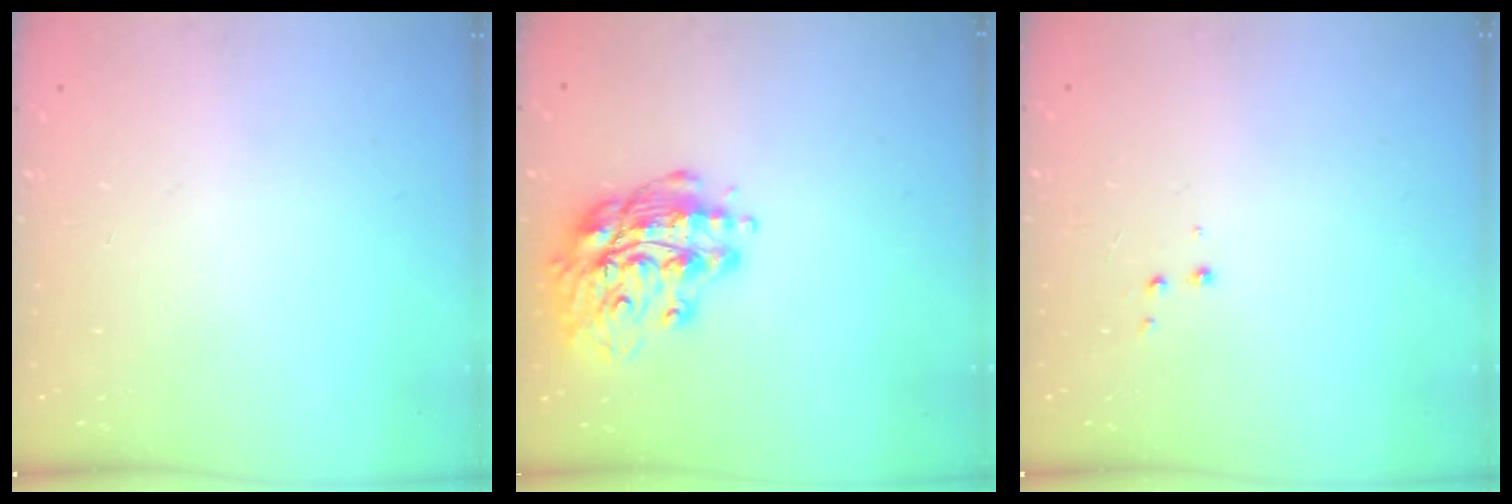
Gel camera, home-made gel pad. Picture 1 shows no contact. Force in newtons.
{"total": 16.0, "press": 15.9, "slide": 1.6}
{"total": 3.6, "press": 3.5, "slide": 0.7}